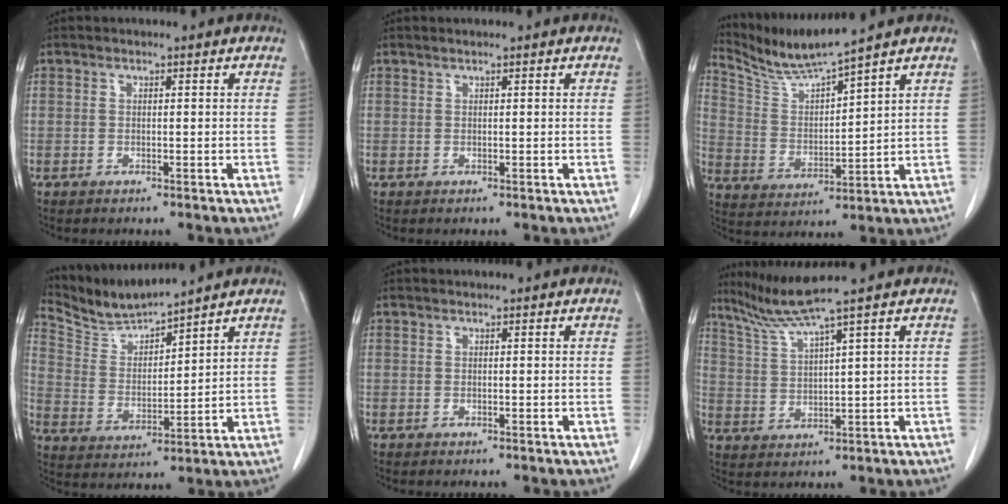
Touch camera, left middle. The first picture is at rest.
{"total": 0.0}
{"total": 7.9, "force": [7.4, -1.8, 2.1], "torque": [-0.054, -0.013, 0.155]}
{"total": 6.0, "force": [5.9, -0.8, -0.4], "torque": [-0.007, -0.003, 0.132]}
{"total": 0.0}
{"total": 6.0, "force": [4.8, -2.5, 2.5], "torque": [-0.059, -0.010, 0.103]}